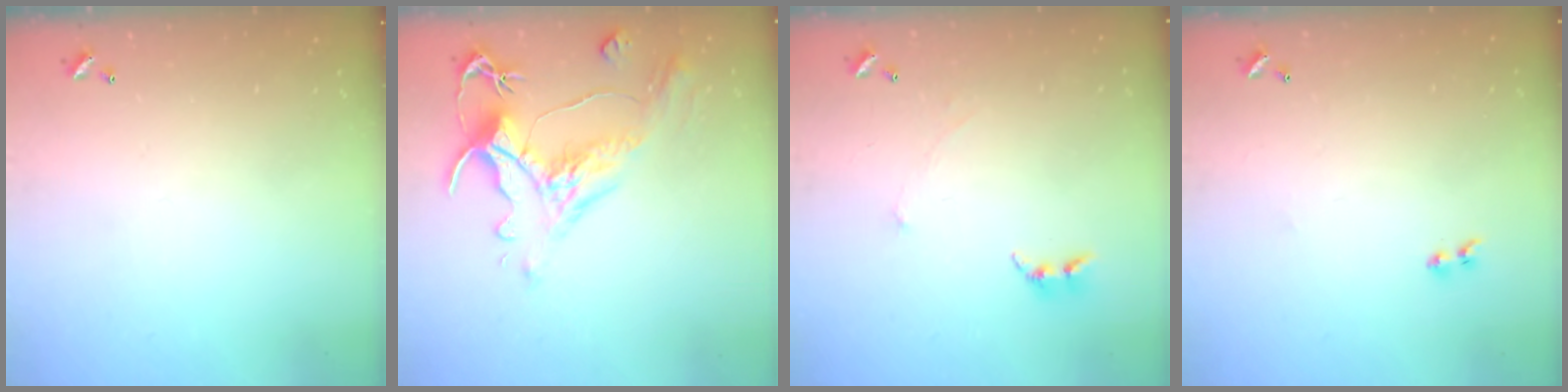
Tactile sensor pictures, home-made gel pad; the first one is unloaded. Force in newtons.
{"total": 1.6, "press": 0.4, "slide": 1.5}
{"total": 0.7, "press": 0.6, "slide": 0.5}
{"total": 2.0, "press": 1.7, "slide": 1.0}